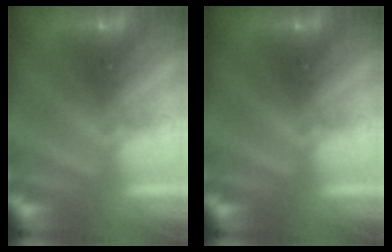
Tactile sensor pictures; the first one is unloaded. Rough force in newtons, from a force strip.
{"total": 0.0}